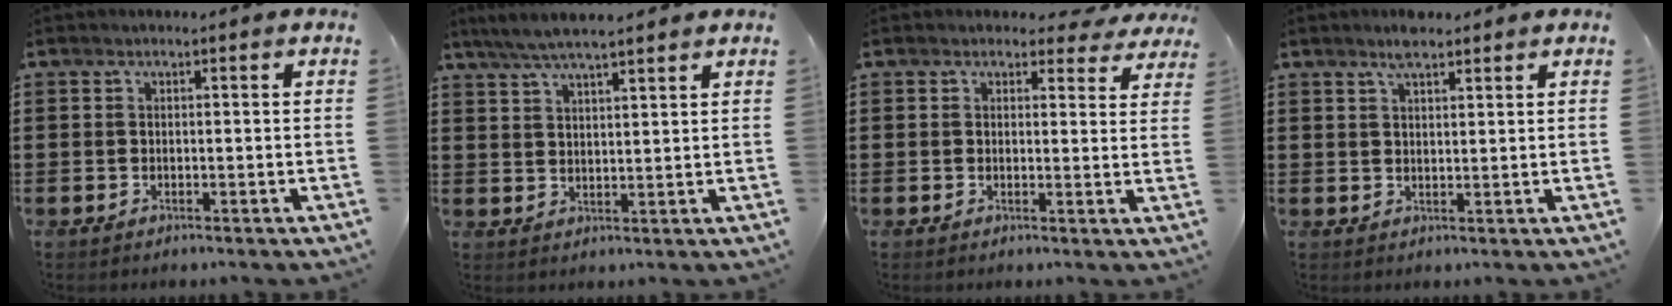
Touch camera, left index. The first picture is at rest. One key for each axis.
{"total": 4.7, "fx": 3.9, "fy": 0.4, "fz": 2.5, "tx": -0.058, "ty": -0.006, "tz": 0.070}
{"total": 2.7, "fx": 2.4, "fy": 1.0, "fz": 0.9, "tx": -0.011, "ty": -0.008, "tz": 0.039}
{"total": 3.3, "fx": 2.6, "fy": 0.8, "fz": 1.8, "tx": -0.041, "ty": 0.003, "tz": 0.047}